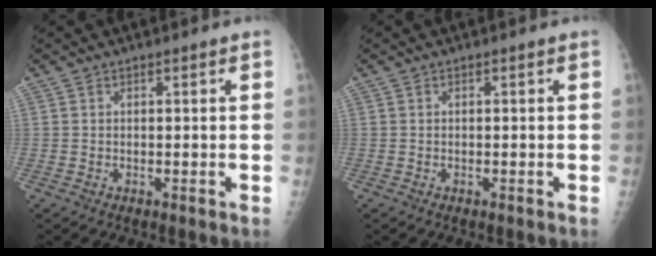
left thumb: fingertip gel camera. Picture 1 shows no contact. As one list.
[{"total": 0.0}]